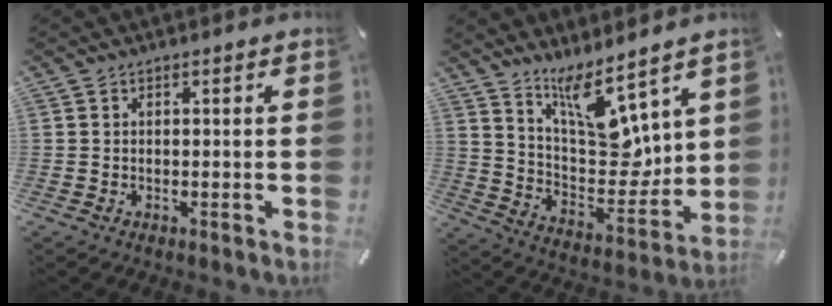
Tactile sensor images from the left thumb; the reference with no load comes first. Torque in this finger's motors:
{"motor_torque": [2.11, 1.37, 1.36, -1.41, 0.41]}